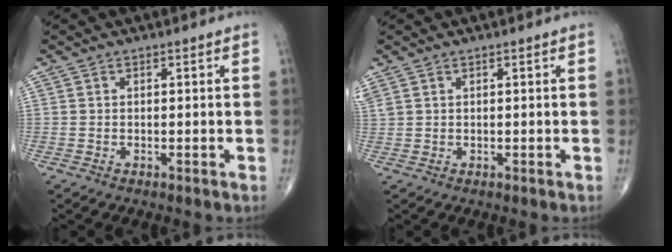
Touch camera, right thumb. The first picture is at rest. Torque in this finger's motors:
{"motor_torque": [0.16, 1.75, 0.36, 0.39, 0.06]}